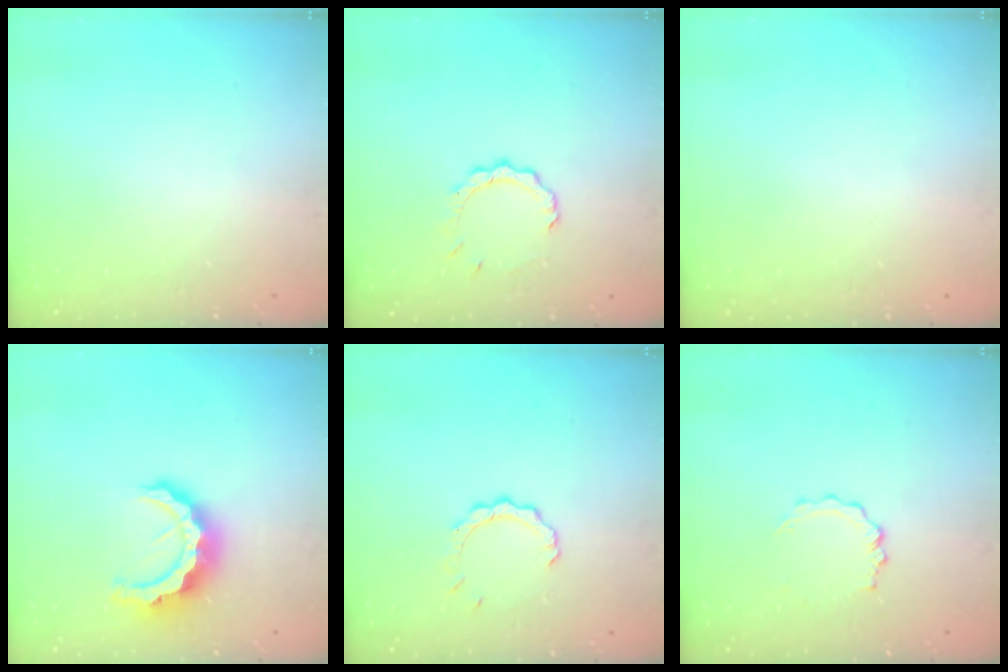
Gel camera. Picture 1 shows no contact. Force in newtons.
{"total": 3.8, "press": 3.7, "slide": 0.4}
{"total": 1.6, "press": 1.6, "slide": 0.1}
{"total": 11.0, "press": 10.9, "slide": 1.1}
{"total": 4.1, "press": 4.1, "slide": 0.5}
{"total": 3.5, "press": 3.5, "slide": 0.2}